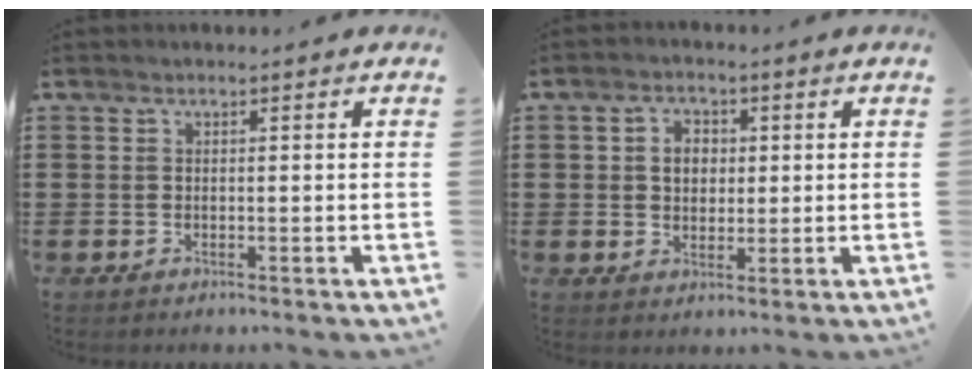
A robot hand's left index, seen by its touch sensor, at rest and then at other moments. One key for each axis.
{"total": 3.7, "fx": 0.6, "fy": 3.0, "fz": 2.2, "tx": -0.046, "ty": 0.008, "tz": 0.004}